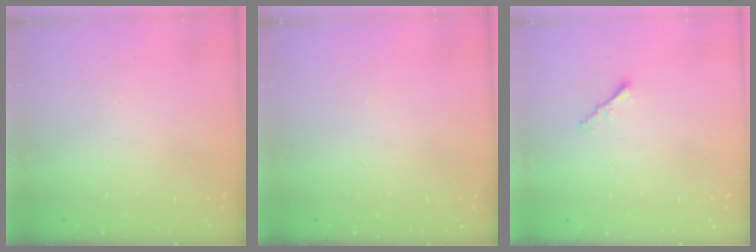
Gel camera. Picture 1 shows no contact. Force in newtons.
{"total": 0.0}
{"total": 1.6, "press": 1.5, "slide": 0.5}